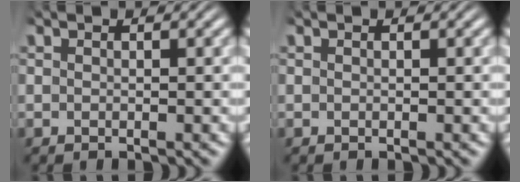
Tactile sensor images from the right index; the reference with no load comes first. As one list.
[{"total": 0.0}]